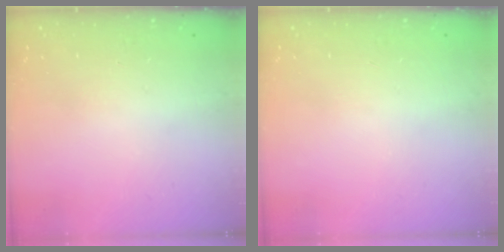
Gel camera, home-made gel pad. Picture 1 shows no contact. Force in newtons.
{"total": 0.0}